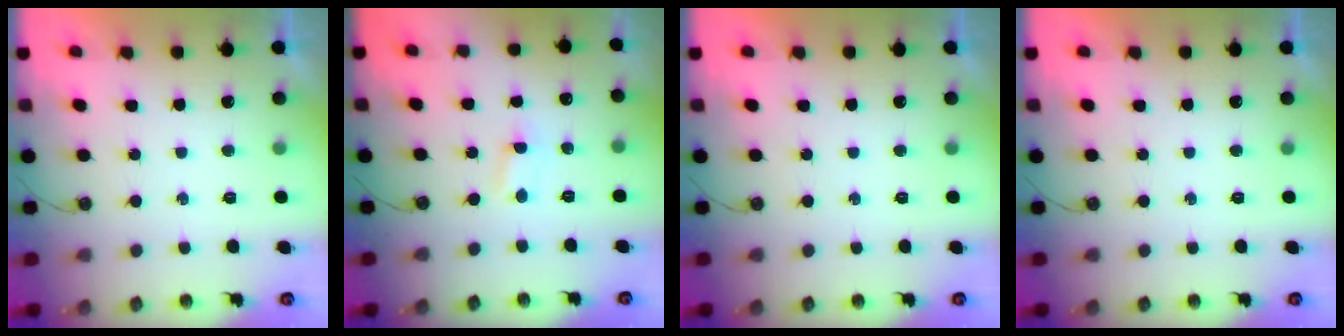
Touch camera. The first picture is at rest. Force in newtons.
{"total": 0.6, "press": 0.6, "slide": 0.1}
{"total": 0.0}
{"total": 0.0}